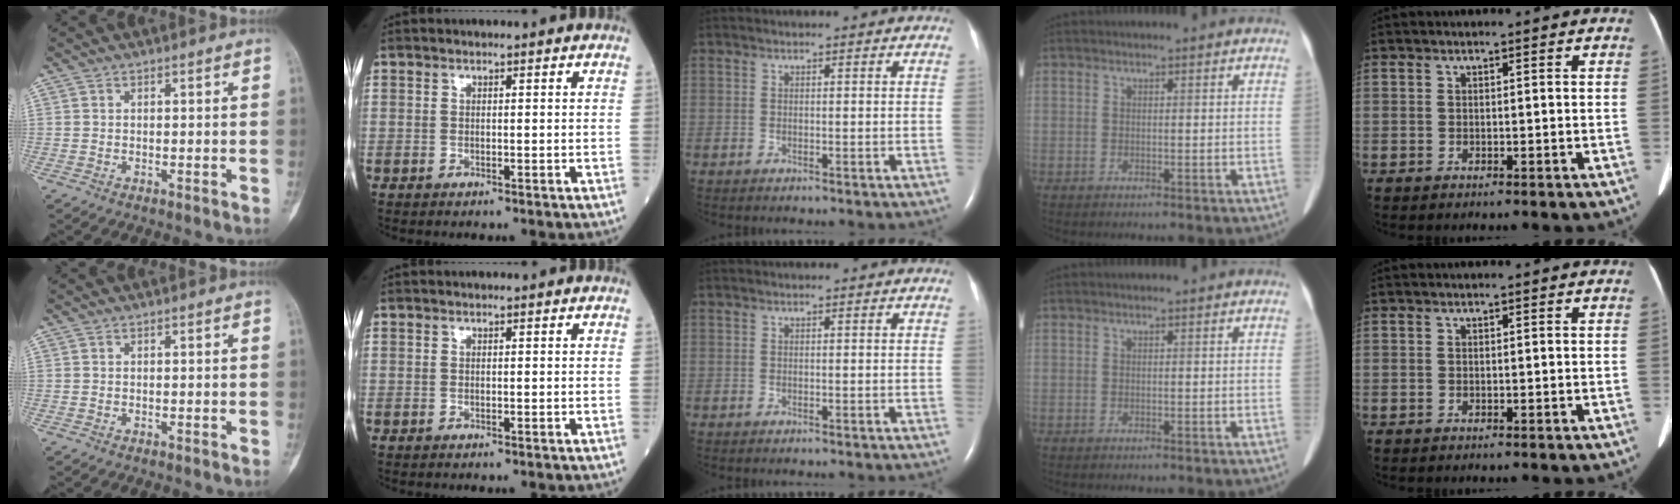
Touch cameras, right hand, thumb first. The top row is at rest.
{}